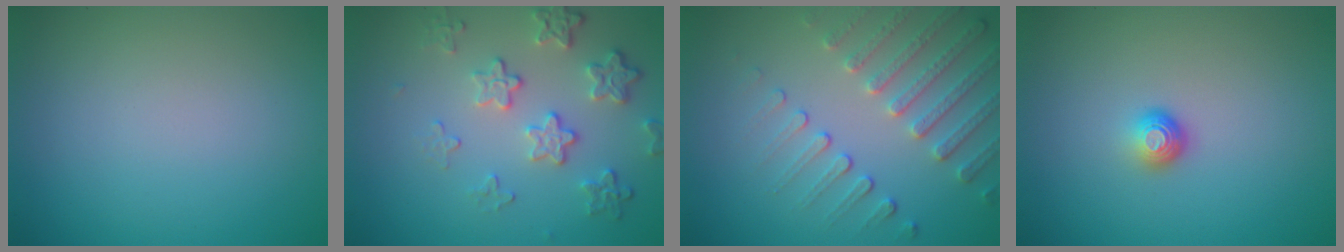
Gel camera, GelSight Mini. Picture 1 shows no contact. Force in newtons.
{"total": 4.1, "press": 3.3, "slide": 2.5}
{"total": 4.0, "press": 3.3, "slide": 2.3}
{"total": 1.5, "press": 1.0, "slide": 1.1}